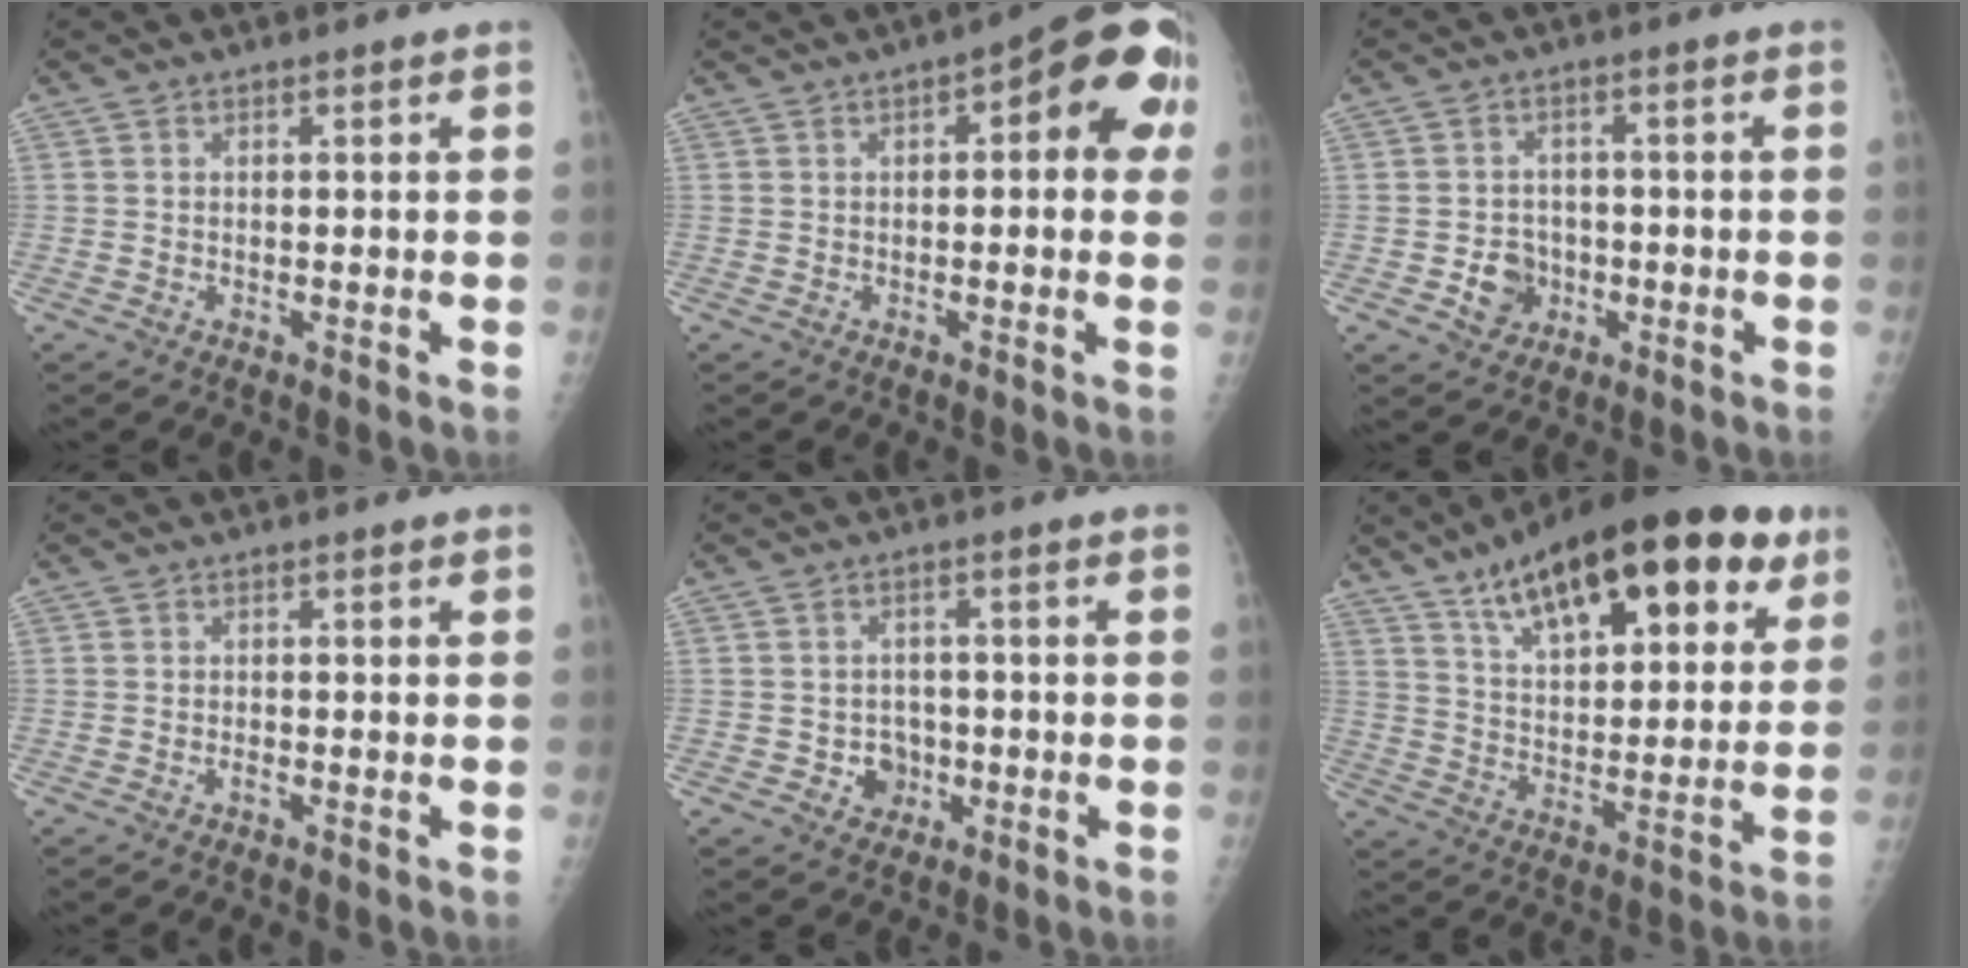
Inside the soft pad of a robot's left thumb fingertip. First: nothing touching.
{"total": 12.6, "force": [3.4, 4.9, 11.1], "torque": [-0.100, 0.022, 0.029]}
{"total": 5.2, "force": [-1.7, 4.6, 1.9], "torque": [-0.007, 0.010, -0.023]}
{"total": 0.7, "force": [-0.5, 0.3, 0.4], "torque": [-0.005, 0.001, -0.008]}
{"total": 4.3, "force": [-1.3, 3.8, 1.4], "torque": [0.005, 0.009, -0.016]}
{"total": 25.3, "force": [14.1, 10.1, 18.4], "torque": [-0.251, -0.029, 0.221]}